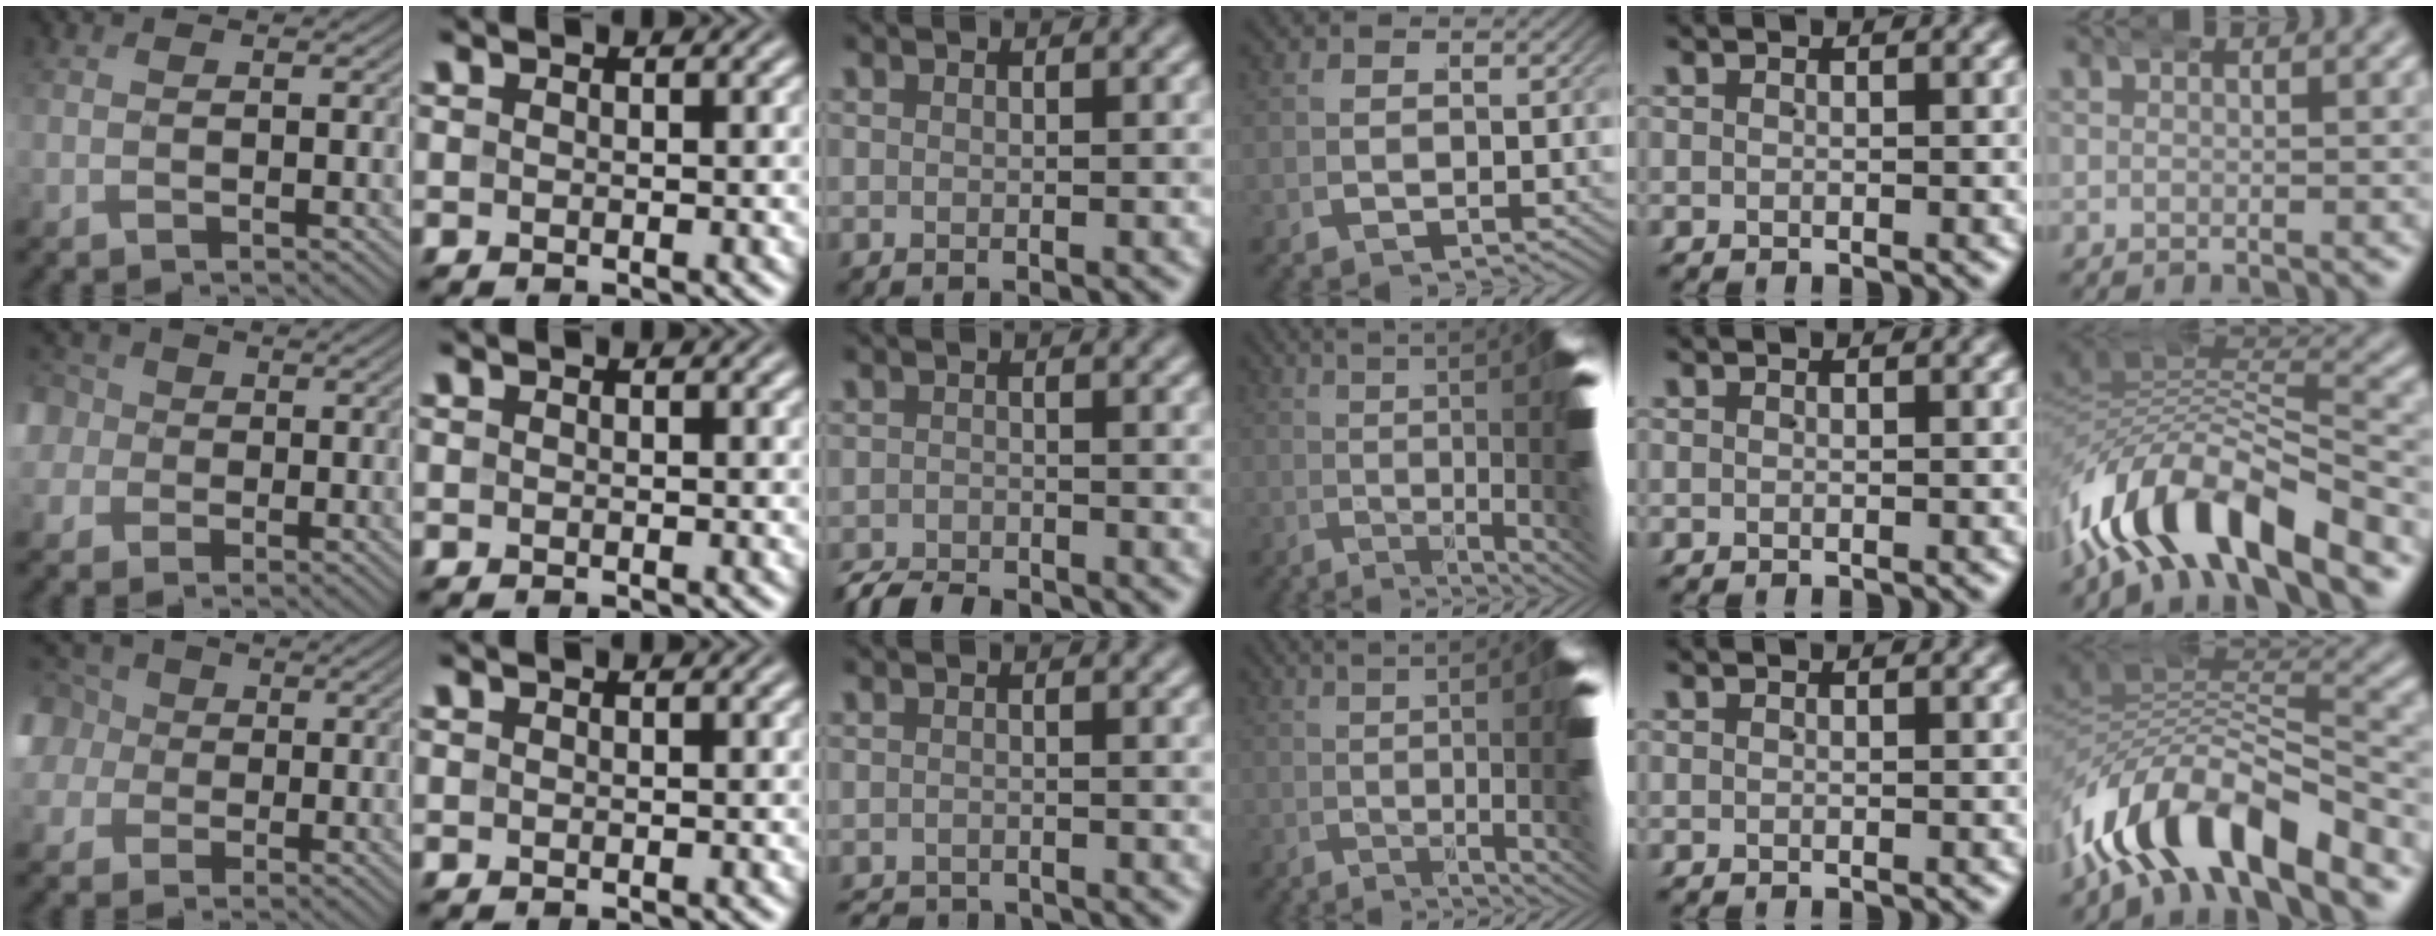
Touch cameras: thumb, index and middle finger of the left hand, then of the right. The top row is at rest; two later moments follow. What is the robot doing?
{"motion": "wrap", "object": "arm wrap"}